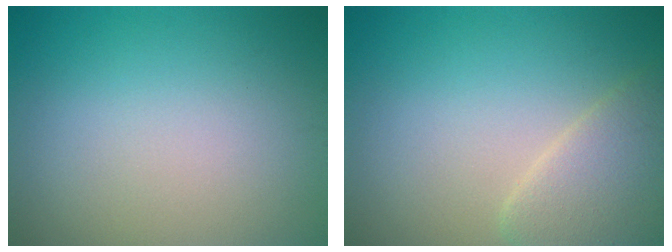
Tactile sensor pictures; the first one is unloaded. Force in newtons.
{"total": 4.0, "press": 4.0, "slide": 0.2}